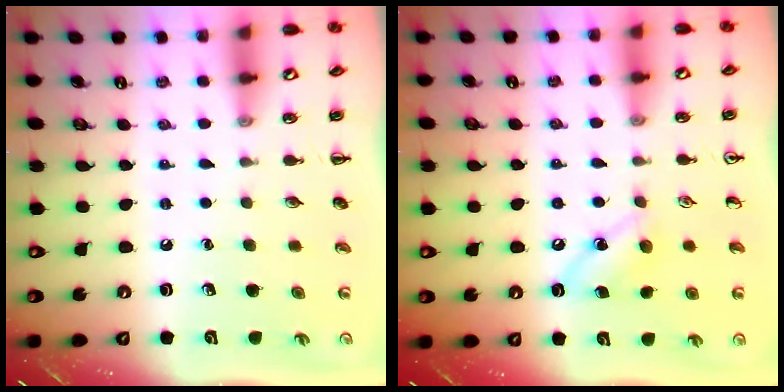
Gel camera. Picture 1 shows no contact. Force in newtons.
{"total": 6.7, "press": 6.5, "slide": 1.5}